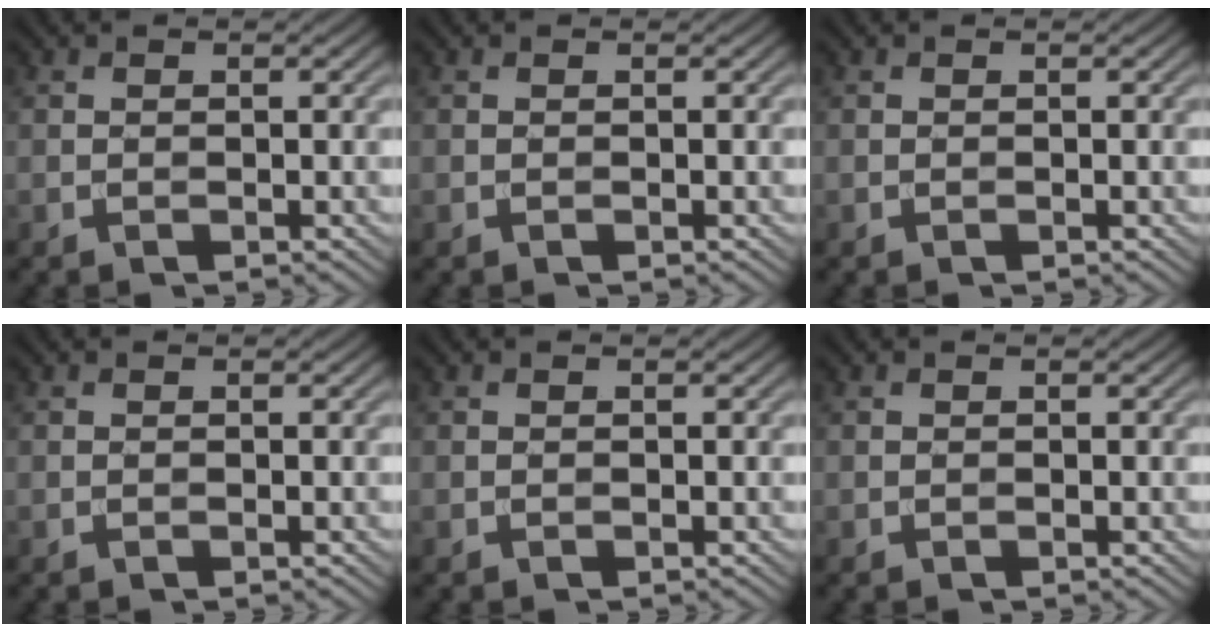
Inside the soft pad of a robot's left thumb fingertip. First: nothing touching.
{"total": 0.0}
{"total": 0.0}
{"total": 0.0}
{"total": 0.0}
{"total": 0.0}